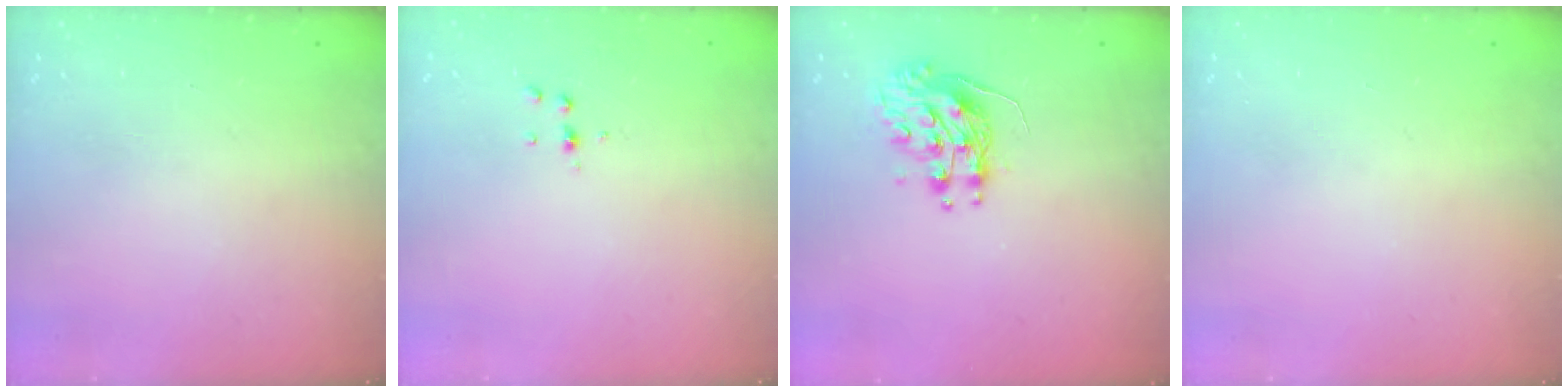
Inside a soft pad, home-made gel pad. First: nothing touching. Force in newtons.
{"total": 3.9, "press": 3.9, "slide": 0.4}
{"total": 9.3, "press": 9.3, "slide": 0.8}
{"total": 0.0}